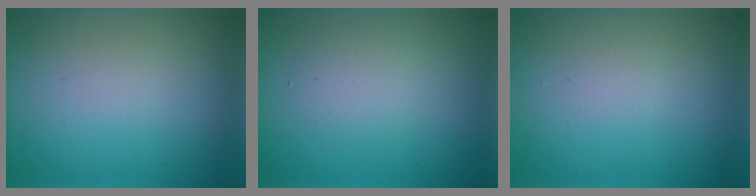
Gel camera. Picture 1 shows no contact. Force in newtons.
{"total": 1.9, "press": 1.9, "slide": 0.0}
{"total": 0.6, "press": 0.6, "slide": 0.1}